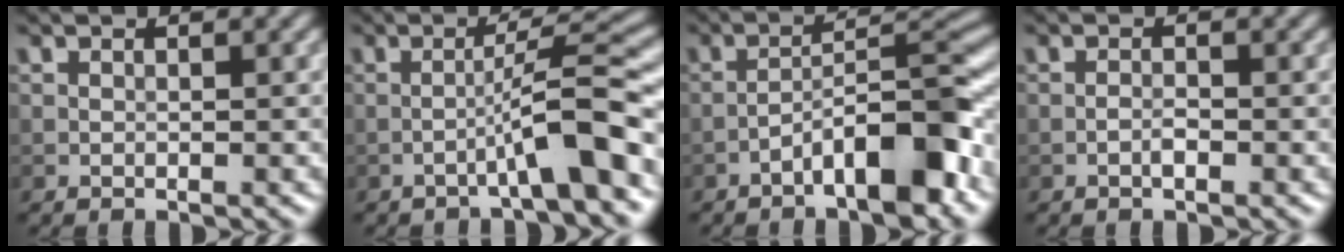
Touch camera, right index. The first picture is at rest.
{"total": 5.5, "force": [-2.4, 0.0, 4.9], "torque": [-0.076, 0.029, -0.042]}
{"total": 7.7, "force": [-4.3, 1.8, 6.2], "torque": [-0.092, 0.025, -0.071]}
{"total": 0.9, "force": [-0.5, 0.2, 0.7], "torque": [-0.015, 0.001, -0.010]}